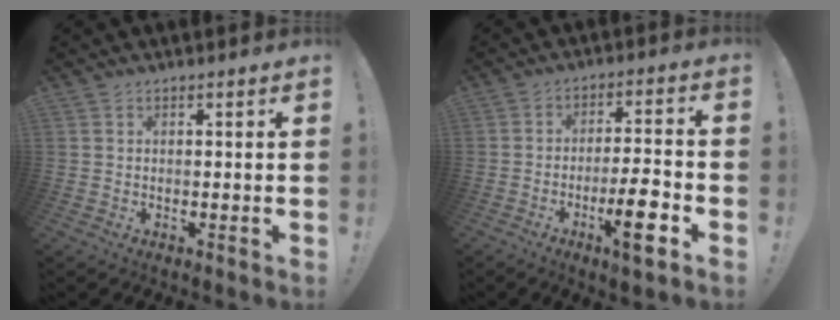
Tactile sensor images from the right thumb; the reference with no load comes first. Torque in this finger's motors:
{"motor_torque": [2.20, 1.66, 0.80, -1.97, 0.49]}